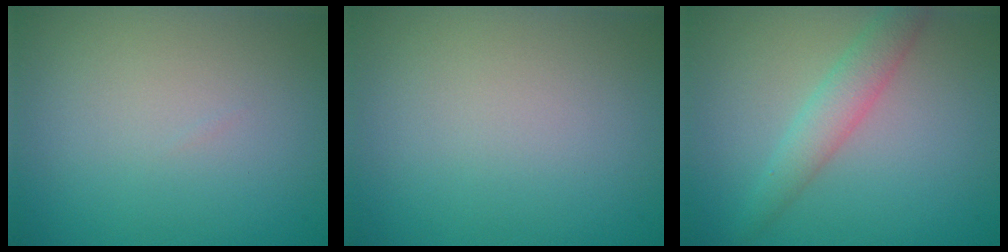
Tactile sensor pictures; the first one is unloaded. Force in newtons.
{"total": 0.0}
{"total": 2.9, "press": 2.9, "slide": 0.1}